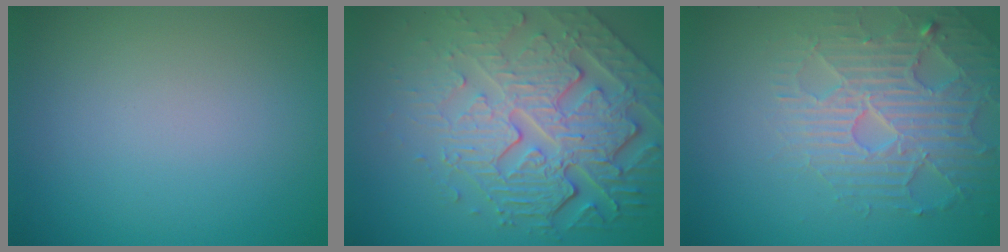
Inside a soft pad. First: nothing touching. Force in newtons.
{"total": 8.2, "press": 5.8, "slide": 5.7}
{"total": 4.6, "press": 4.3, "slide": 1.7}